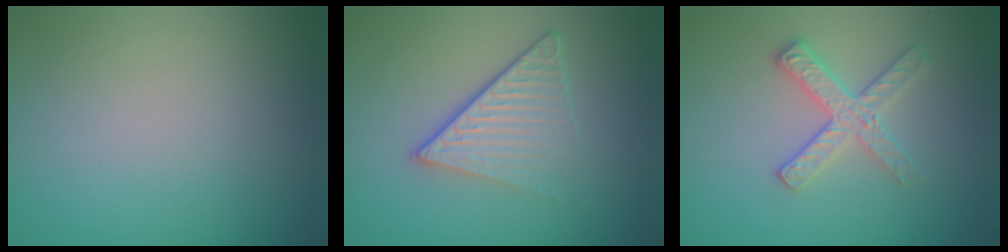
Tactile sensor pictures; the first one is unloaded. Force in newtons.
{"total": 5.0, "press": 3.0, "slide": 4.0}
{"total": 2.6, "press": 2.4, "slide": 0.9}